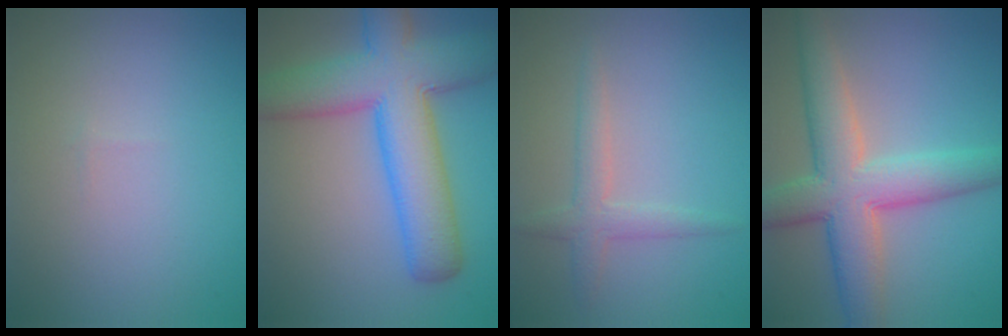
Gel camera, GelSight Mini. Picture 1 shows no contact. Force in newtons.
{"total": 9.9, "press": 9.9, "slide": 0.4}
{"total": 2.3, "press": 2.3, "slide": 0.1}
{"total": 7.9, "press": 7.9, "slide": 0.6}